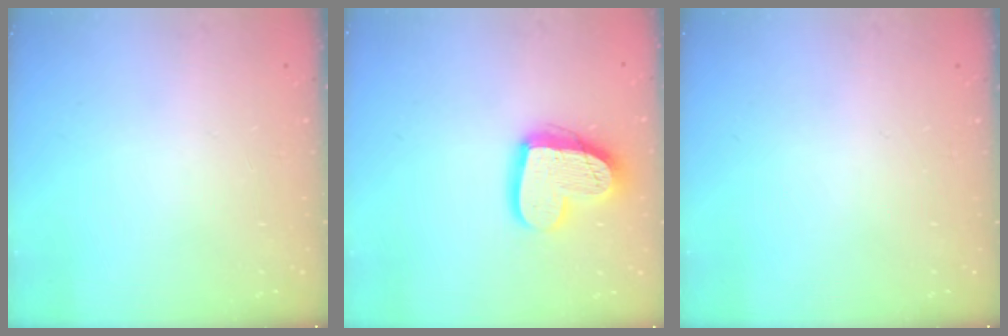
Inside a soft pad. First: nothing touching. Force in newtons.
{"total": 15.9, "press": 15.8, "slide": 1.4}
{"total": 0.0}